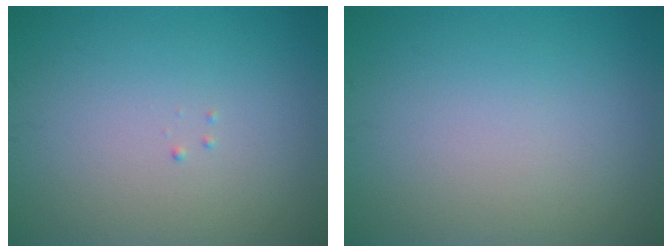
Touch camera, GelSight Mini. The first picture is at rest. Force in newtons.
{"total": 0.0}